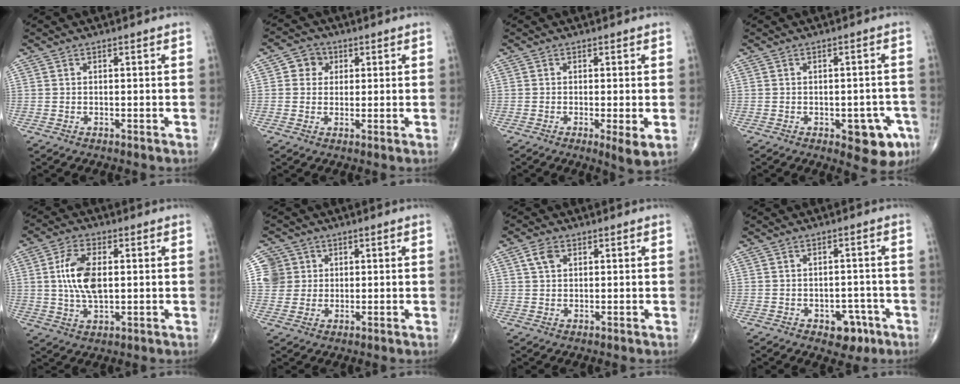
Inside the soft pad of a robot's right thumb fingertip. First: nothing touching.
{"total": 4.1, "force": [1.1, 3.7, 1.3], "torque": [0.002, 0.003, 0.011]}
{"total": 3.7, "force": [-0.8, 0.6, 3.6], "torque": [-0.065, -0.015, -0.015]}
{"total": 8.0, "force": [-3.4, 3.7, 6.3], "torque": [-0.049, 0.013, -0.033]}
{"total": 9.4, "force": [1.1, 4.7, 8.1], "torque": [-0.163, -0.001, 0.022]}
{"total": 5.4, "force": [1.5, 5.1, 0.4], "torque": [0.019, 0.000, 0.027]}
{"total": 3.0, "force": [1.3, 2.0, 1.9], "torque": [-0.032, 0.002, 0.024]}
{"total": 5.5, "force": [-2.8, 3.6, 3.2], "torque": [-0.014, 0.021, -0.031]}